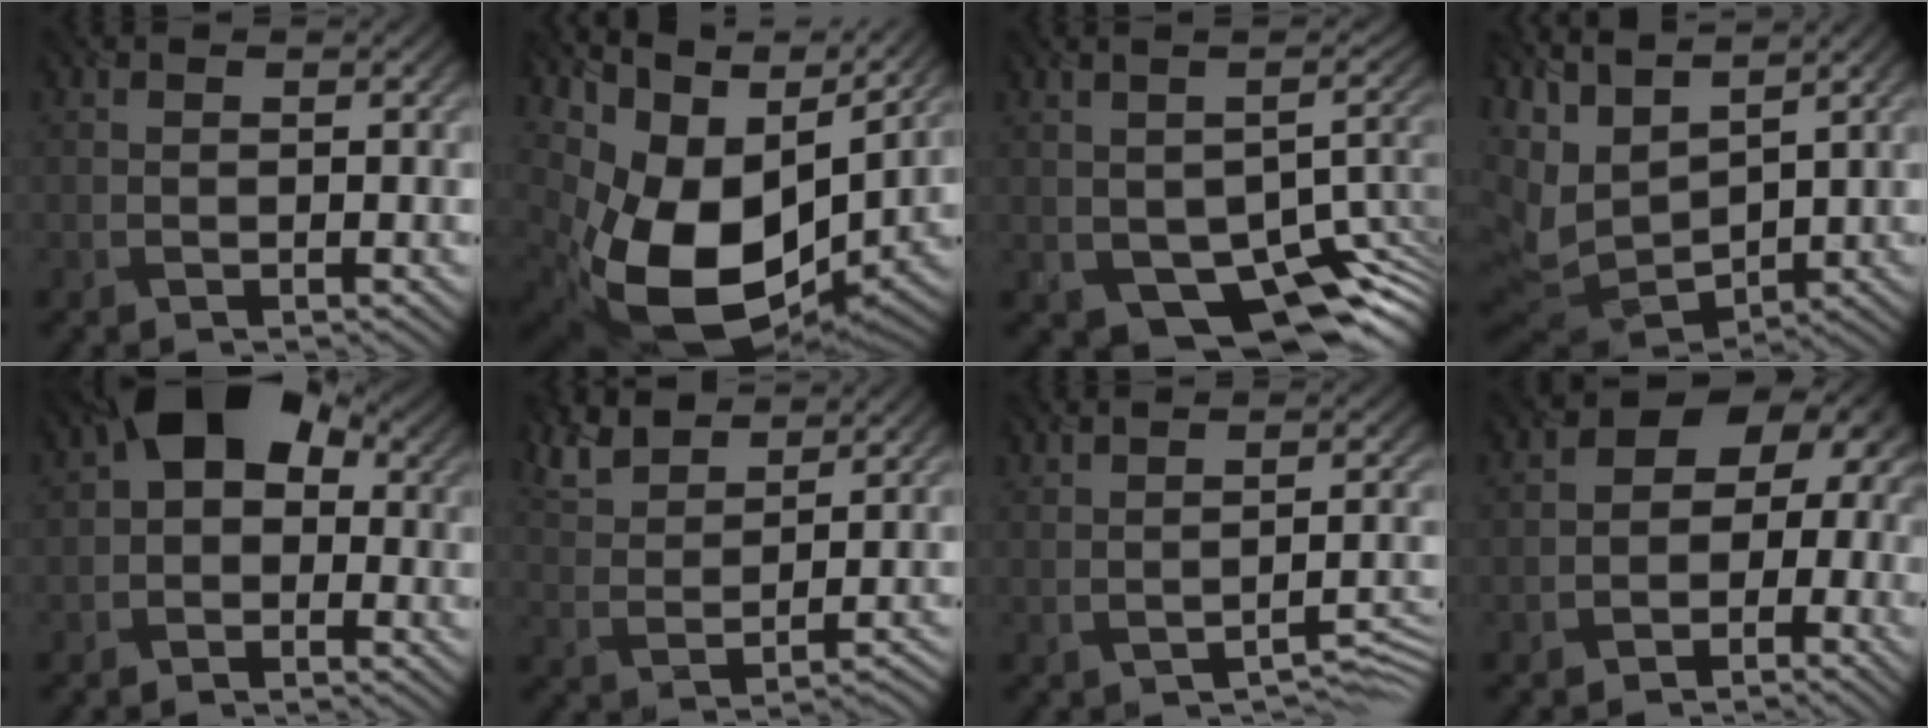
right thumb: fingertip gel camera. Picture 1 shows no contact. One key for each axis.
{"total": 16.7, "fx": 1.6, "fy": 11.4, "fz": 12.1, "tx": -0.248, "ty": -0.037, "tz": 0.051}
{"total": 12.7, "fx": -5.5, "fy": 7.1, "fz": 9.0, "tx": -0.128, "ty": -0.013, "tz": -0.071}
{"total": 8.8, "fx": 4.0, "fy": 4.3, "fz": 6.6, "tx": -0.174, "ty": -0.007, "tz": 0.086}
{"total": 7.6, "fx": 0.8, "fy": 5.5, "fz": 5.2, "tx": -0.071, "ty": 0.019, "tz": -0.012}
{"total": 5.6, "fx": 4.4, "fy": 1.9, "fz": 2.9, "tx": -0.077, "ty": 0.009, "tz": 0.089}
{"total": 2.6, "fx": -1.8, "fy": 0.7, "fz": 1.7, "tx": -0.026, "ty": 0.003, "tz": -0.025}
{"total": 8.0, "fx": -1.9, "fy": 6.0, "fz": 4.9, "tx": -0.036, "ty": 0.004, "tz": -0.047}